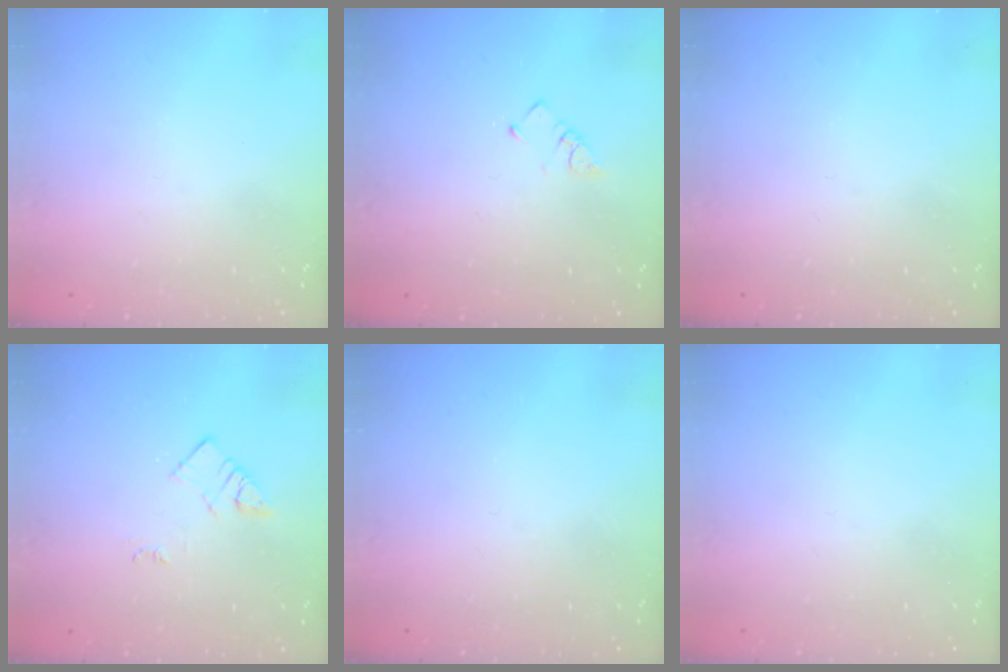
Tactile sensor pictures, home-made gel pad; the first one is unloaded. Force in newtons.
{"total": 1.9, "press": 1.9, "slide": 0.3}
{"total": 0.0}
{"total": 3.0, "press": 3.0, "slide": 0.4}
{"total": 0.0}
{"total": 1.5, "press": 1.5, "slide": 0.1}